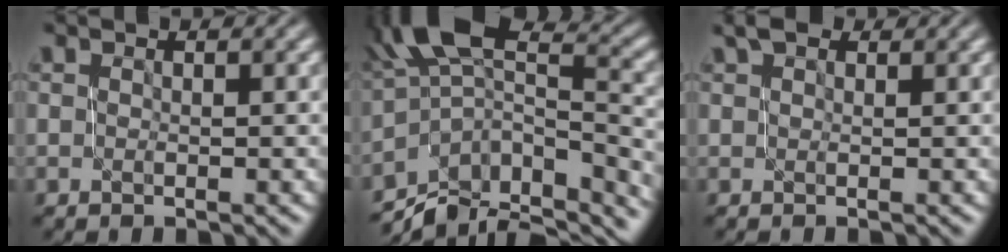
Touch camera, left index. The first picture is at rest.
{"total": 10.4, "force": [-6.1, 4.6, 7.1], "torque": [-0.126, 0.024, -0.088]}
{"total": 2.1, "force": [1.6, 0.8, 1.1], "torque": [-0.018, 0.003, 0.022]}